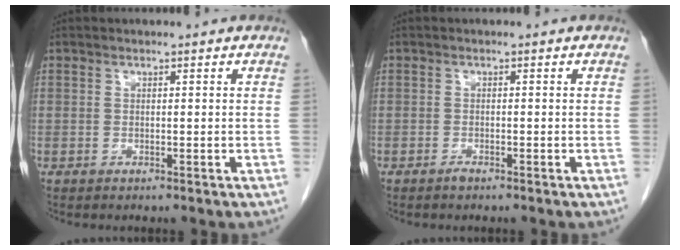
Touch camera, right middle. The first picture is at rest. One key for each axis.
{"total": 0.8, "fx": -0.7, "fy": 0.1, "fz": 0.4, "tx": -0.007, "ty": 0.001, "tz": -0.010}